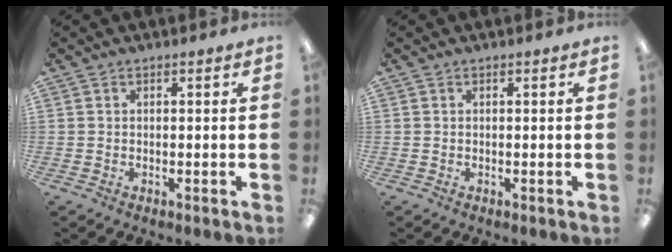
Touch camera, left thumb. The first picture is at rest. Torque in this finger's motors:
{"motor_torque": [0.02, 0.00, 0.13, -0.01, 0.02]}